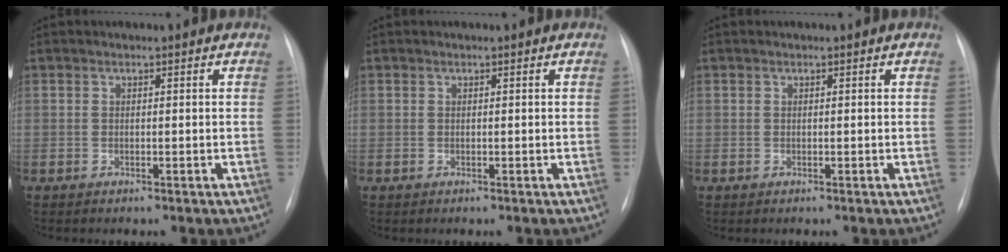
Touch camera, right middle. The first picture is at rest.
{"total": 0.0}
{"total": 0.0}